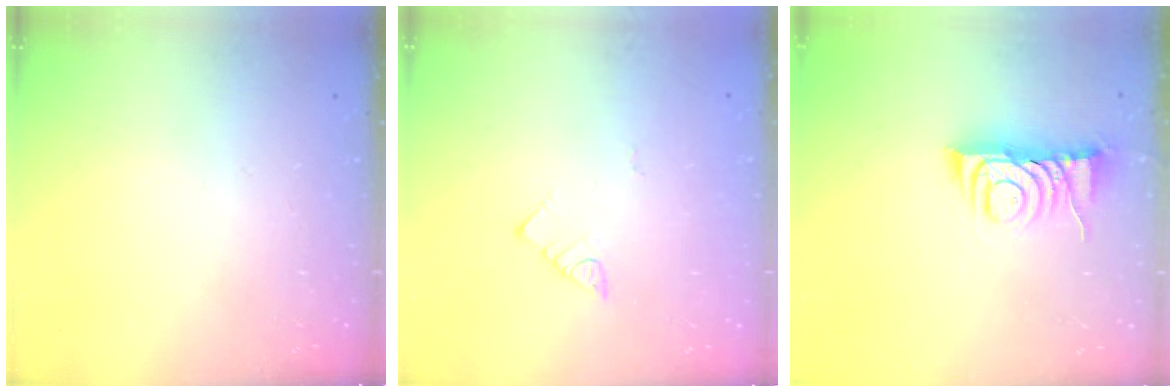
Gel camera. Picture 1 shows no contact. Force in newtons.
{"total": 3.0, "press": 3.0, "slide": 0.2}
{"total": 8.3, "press": 8.3, "slide": 0.5}